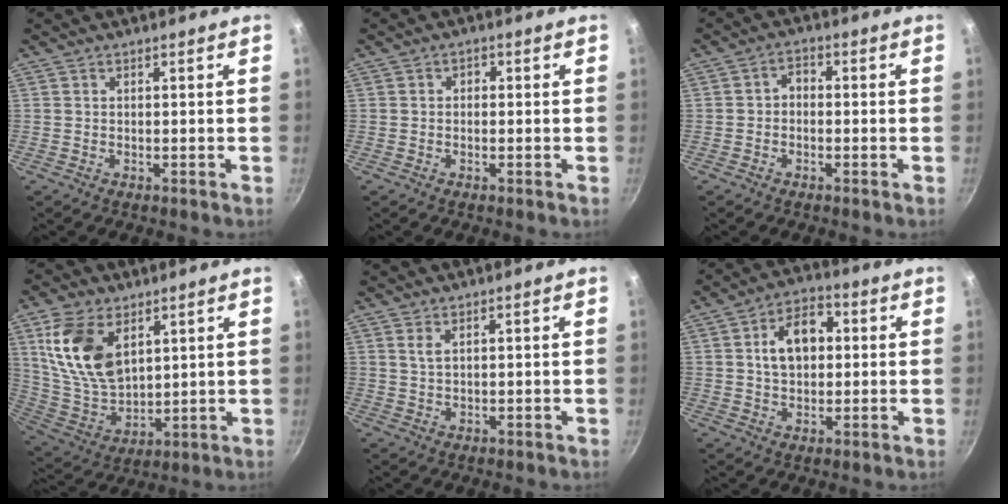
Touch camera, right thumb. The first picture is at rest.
{"total": 1.3, "force": [-0.1, 1.1, 0.6], "torque": [-0.007, 0.006, -0.005]}
{"total": 2.8, "force": [-0.7, 2.1, 1.7], "torque": [-0.022, 0.015, -0.020]}
{"total": 16.2, "force": [6.5, 9.7, 11.3], "torque": [-0.202, -0.033, 0.141]}
{"total": 1.8, "force": [0.9, 0.8, 1.3], "torque": [-0.026, -0.004, 0.018]}
{"total": 10.1, "force": [1.6, 6.8, 7.3], "torque": [-0.086, 0.017, 0.017]}